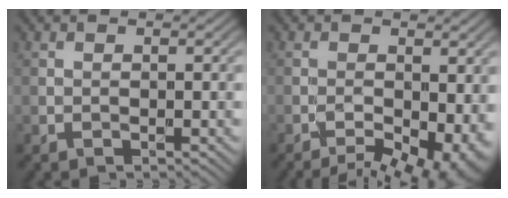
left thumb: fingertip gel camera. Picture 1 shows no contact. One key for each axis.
{"total": 9.5, "fx": -4.0, "fy": 4.2, "fz": 7.6, "tx": -0.108, "ty": -0.026, "tz": -0.048}